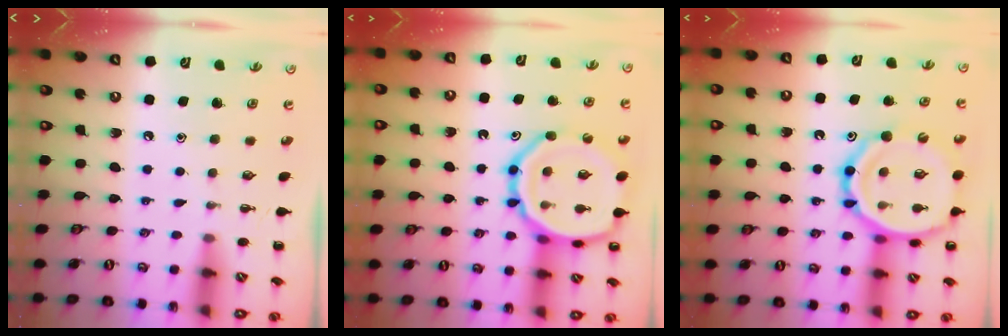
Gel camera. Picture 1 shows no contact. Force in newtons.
{"total": 19.0, "press": 18.9, "slide": 1.6}
{"total": 20.0, "press": 19.7, "slide": 3.4}